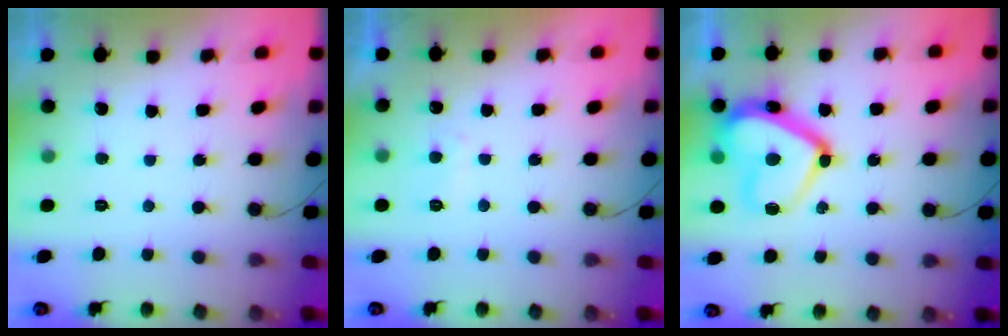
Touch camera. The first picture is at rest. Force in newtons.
{"total": 2.3, "press": 2.2, "slide": 0.7}
{"total": 18.2, "press": 18.1, "slide": 1.5}